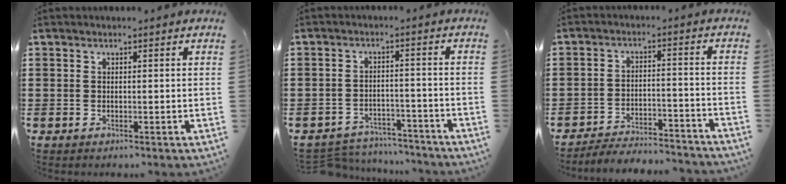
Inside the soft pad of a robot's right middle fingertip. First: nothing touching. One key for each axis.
{"total": 3.8, "fx": -3.8, "fy": 0.1, "fz": -0.1, "tx": 0.003, "ty": 0.008, "tz": -0.081}
{"total": 4.0, "fx": -4.0, "fy": -0.2, "fz": 0.6, "tx": -0.014, "ty": 0.000, "tz": -0.084}